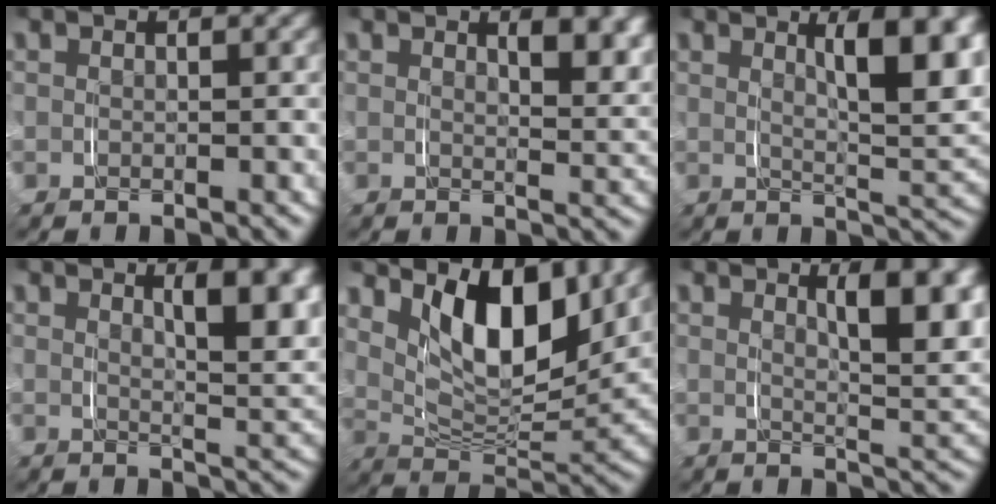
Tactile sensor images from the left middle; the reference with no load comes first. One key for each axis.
{"total": 3.1, "fx": 2.0, "fy": 0.5, "fz": 2.3, "tx": -0.023, "ty": -0.009, "tz": 0.032}
{"total": 6.9, "fx": 2.3, "fy": 1.7, "fz": 6.3, "tx": -0.083, "ty": -0.008, "tz": 0.040}
{"total": 5.3, "fx": 2.0, "fy": 1.2, "fz": 4.7, "tx": -0.057, "ty": -0.012, "tz": 0.036}
{"total": 10.0, "fx": 4.5, "fy": 5.0, "fz": 7.4, "tx": -0.137, "ty": 0.001, "tz": 0.066}
{"total": 5.9, "fx": 2.1, "fy": 1.4, "fz": 5.3, "tx": -0.067, "ty": -0.012, "tz": 0.038}